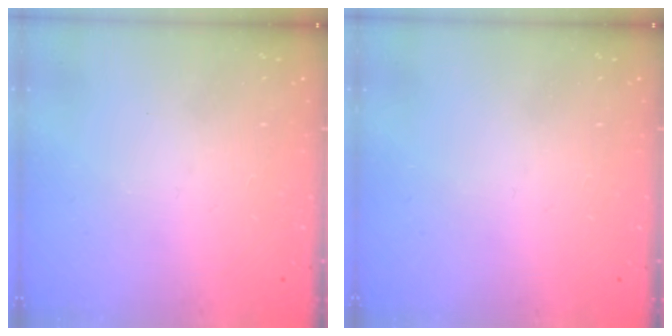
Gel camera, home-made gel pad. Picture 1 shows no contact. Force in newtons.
{"total": 0.0}